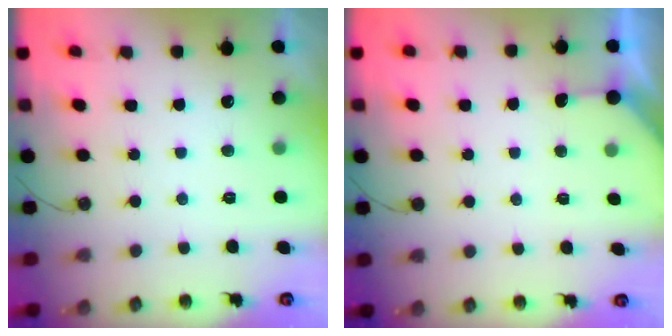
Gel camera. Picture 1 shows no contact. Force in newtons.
{"total": 3.0, "press": 2.9, "slide": 0.4}